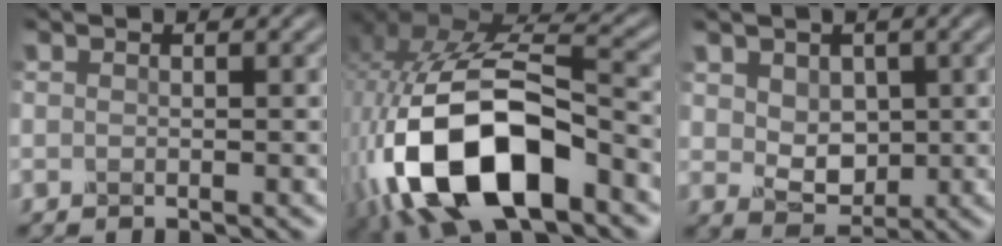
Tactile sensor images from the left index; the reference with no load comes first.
{"total": 14.9, "force": [-5.1, 7.9, 11.6], "torque": [-0.238, -0.025, -0.082]}
{"total": 2.6, "force": [0.7, 2.2, 1.3], "torque": [-0.032, -0.010, 0.016]}